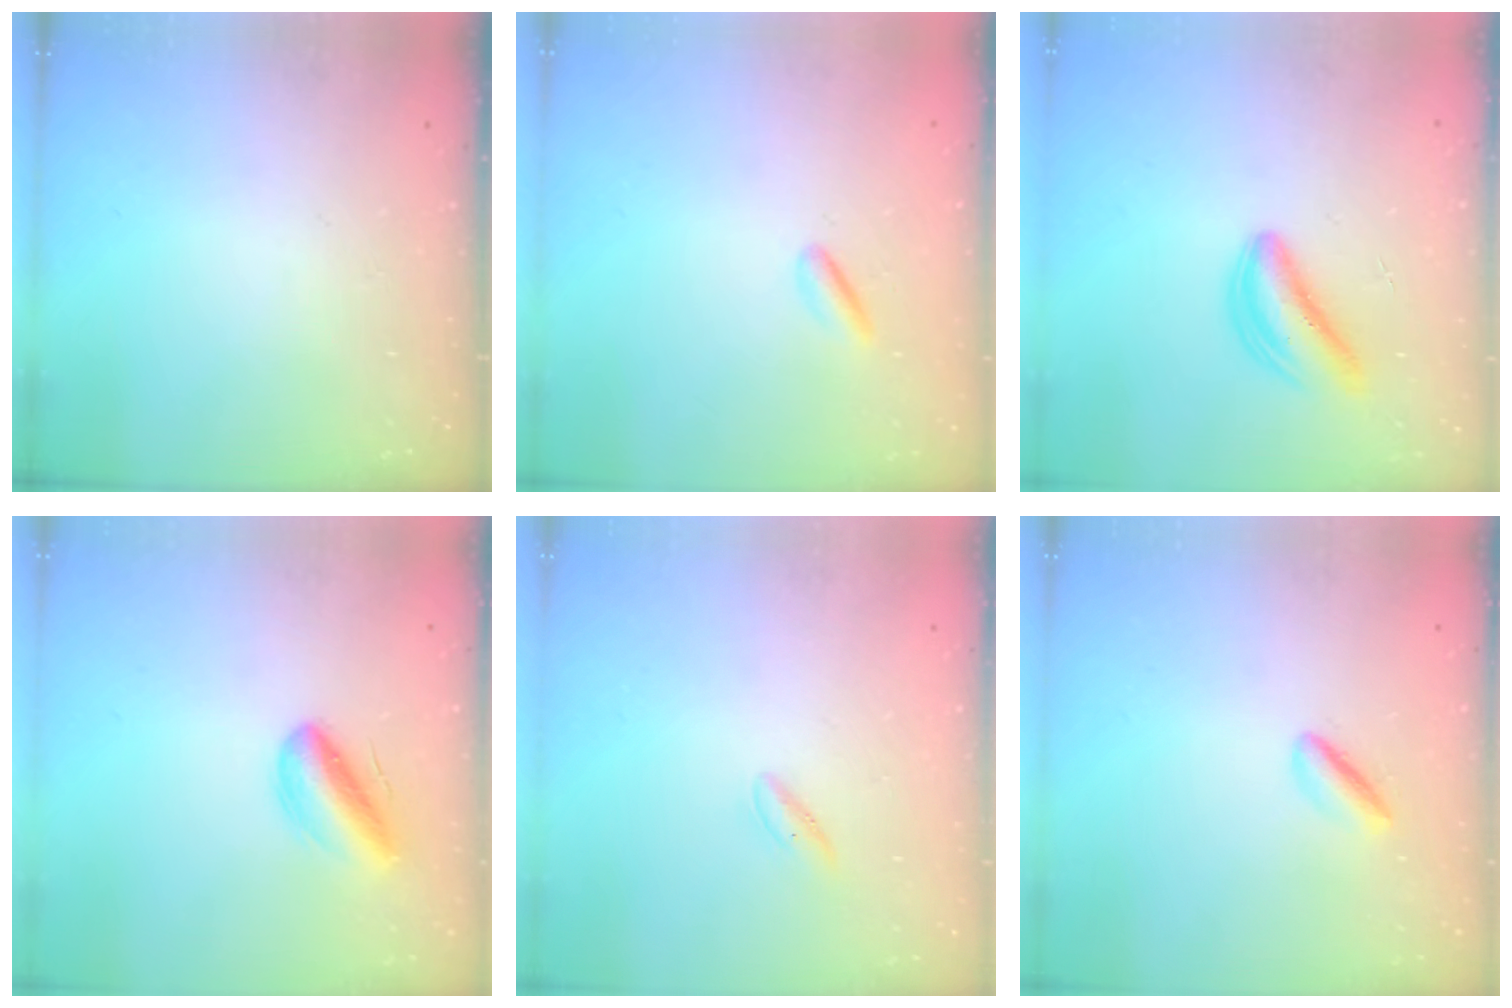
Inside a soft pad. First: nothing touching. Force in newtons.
{"total": 2.5, "press": 2.4, "slide": 0.7}
{"total": 5.6, "press": 5.6, "slide": 0.9}
{"total": 9.8, "press": 9.4, "slide": 2.9}
{"total": 2.2, "press": 2.0, "slide": 0.8}
{"total": 2.0, "press": 1.9, "slide": 0.6}